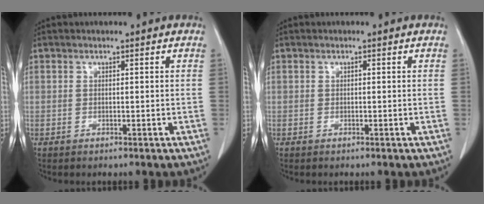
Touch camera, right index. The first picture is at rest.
{"total": 0.0}